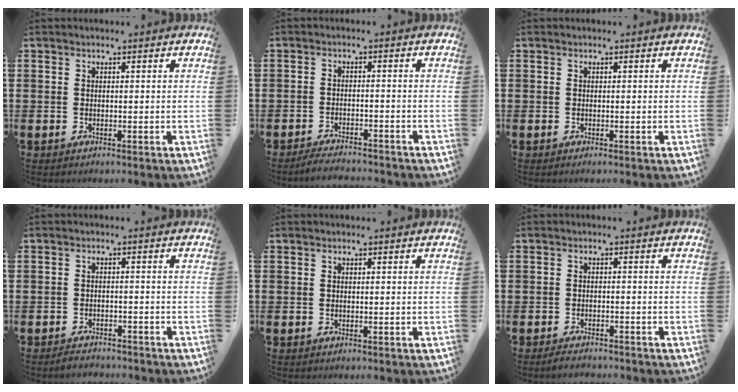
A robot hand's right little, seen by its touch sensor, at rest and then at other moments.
{"total": 2.3, "force": [-2.3, 0.1, 0.1], "torque": [-0.007, 0.004, -0.048]}
{"total": 0.0}
{"total": 1.7, "force": [-1.7, 0.2, 0.0], "torque": [-0.007, 0.002, -0.035]}
{"total": 0.0}
{"total": 1.5, "force": [-1.5, 0.2, 0.4], "torque": [-0.010, 0.002, -0.029]}